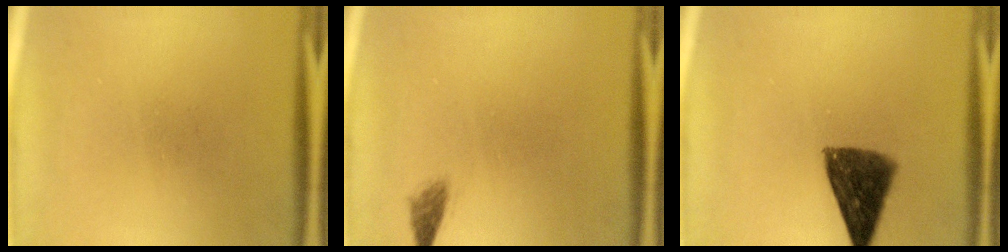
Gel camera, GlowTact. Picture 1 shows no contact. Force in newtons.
{"total": 1.3}
{"total": 9.8}